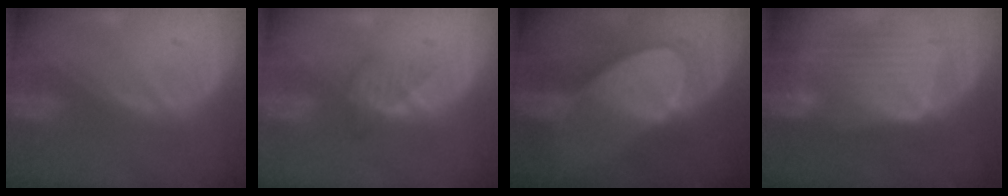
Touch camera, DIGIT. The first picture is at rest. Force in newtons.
{"total": 2.7, "press": 2.6, "slide": 0.7}
{"total": 8.1, "press": 7.6, "slide": 2.8}
{"total": 9.2, "press": 8.5, "slide": 3.7}